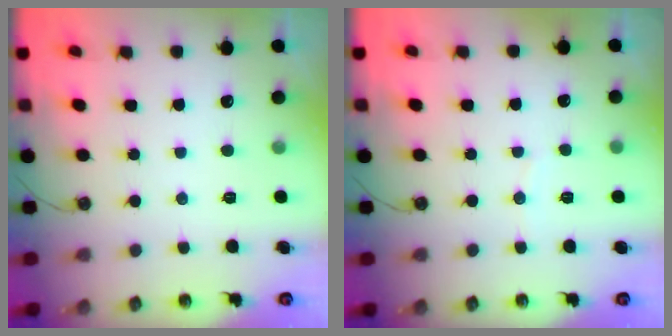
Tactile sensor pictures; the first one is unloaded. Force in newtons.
{"total": 2.7, "press": 2.7, "slide": 0.3}